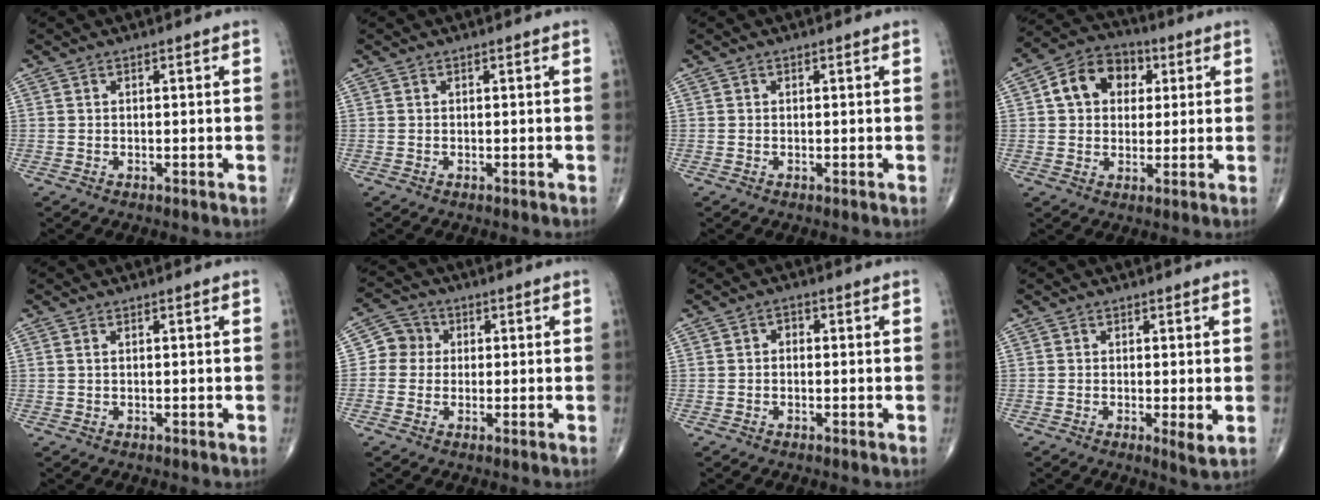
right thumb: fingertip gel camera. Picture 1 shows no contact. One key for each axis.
{"total": 0.0}
{"total": 0.0}
{"total": 11.0, "fx": 2.8, "fy": 8.5, "fz": 6.5, "tx": -0.077, "ty": 0.011, "tz": 0.036}
{"total": 0.6, "fx": 0.3, "fy": 0.2, "fz": 0.5, "tx": -0.016, "ty": 0.007, "tz": 0.007}
{"total": 5.0, "fx": 0.3, "fy": 4.8, "fz": 1.3, "tx": 0.005, "ty": 0.011, "tz": -0.007}
{"total": 1.5, "fx": 0.0, "fy": 1.1, "fz": 1.0, "tx": -0.008, "ty": 0.008, "tz": -0.005}
{"total": 2.6, "fx": -0.1, "fy": 0.6, "fz": 2.6, "tx": -0.043, "ty": -0.011, "tz": -0.006}